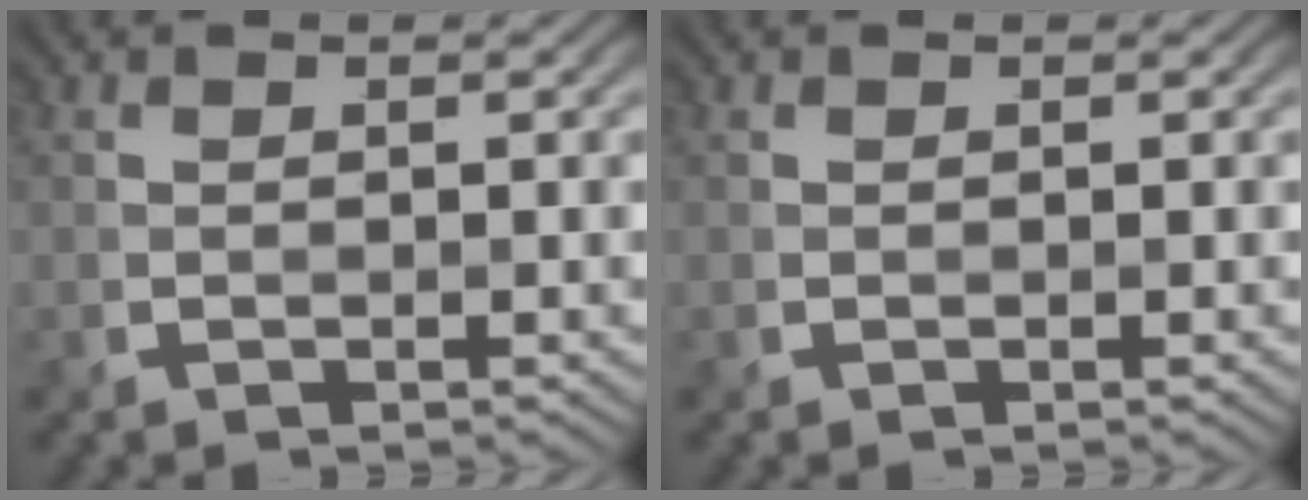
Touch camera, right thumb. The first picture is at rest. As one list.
[{"total": 0.0}]